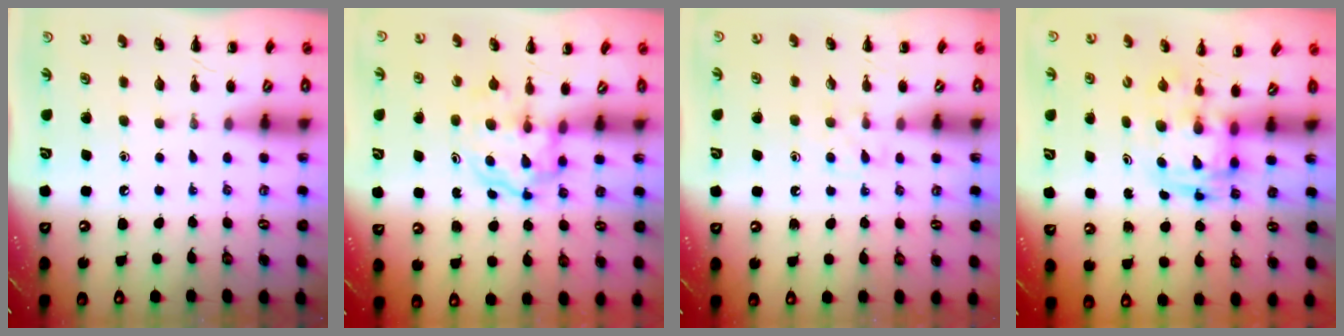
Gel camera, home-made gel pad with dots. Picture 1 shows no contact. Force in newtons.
{"total": 3.7, "press": 3.7, "slide": 0.4}
{"total": 5.8, "press": 5.6, "slide": 1.6}
{"total": 2.8, "press": 2.7, "slide": 0.6}